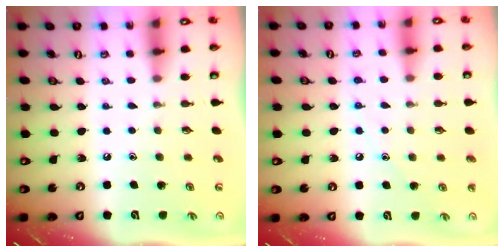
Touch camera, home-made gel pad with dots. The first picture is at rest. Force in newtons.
{"total": 5.9, "press": 5.9, "slide": 0.5}